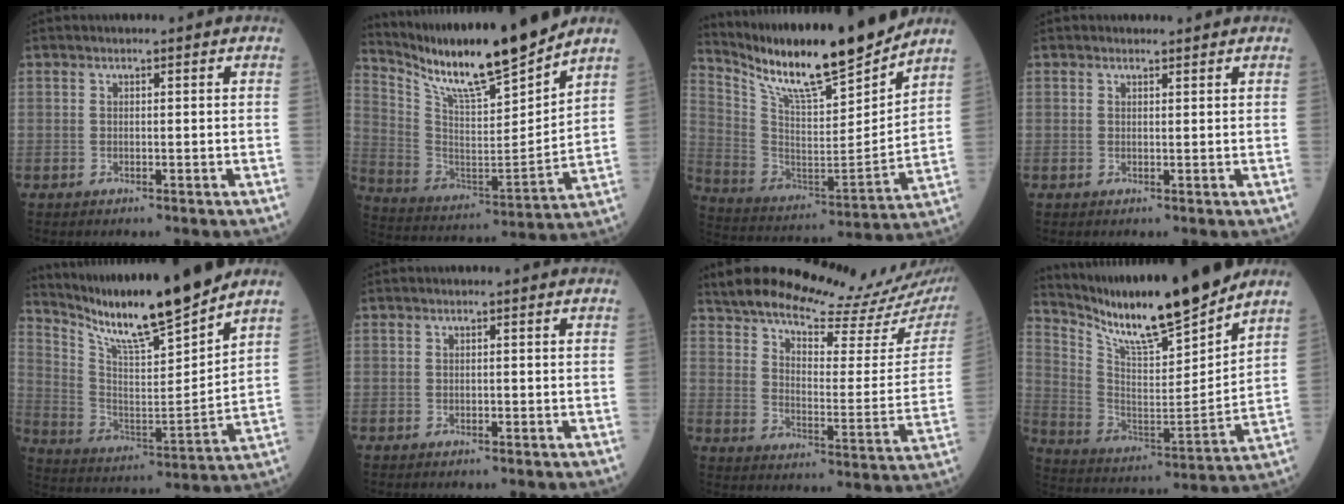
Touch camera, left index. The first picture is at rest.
{"total": 17.0, "force": [14.7, 0.5, 8.5], "torque": [-0.168, -0.016, 0.264]}
{"total": 19.3, "force": [16.6, 1.6, 9.7], "torque": [-0.185, -0.024, 0.286]}
{"total": 0.8, "force": [0.8, 0.2, -0.1], "torque": [-0.007, -0.003, 0.012]}
{"total": 16.2, "force": [14.1, 0.0, 8.0], "torque": [-0.156, -0.014, 0.251]}
{"total": 0.0}
{"total": 23.0, "force": [20.6, 3.0, 9.7], "torque": [-0.155, -0.061, 0.268]}
{"total": 17.2, "force": [15.0, 0.8, 8.4], "torque": [-0.164, -0.020, 0.265]}